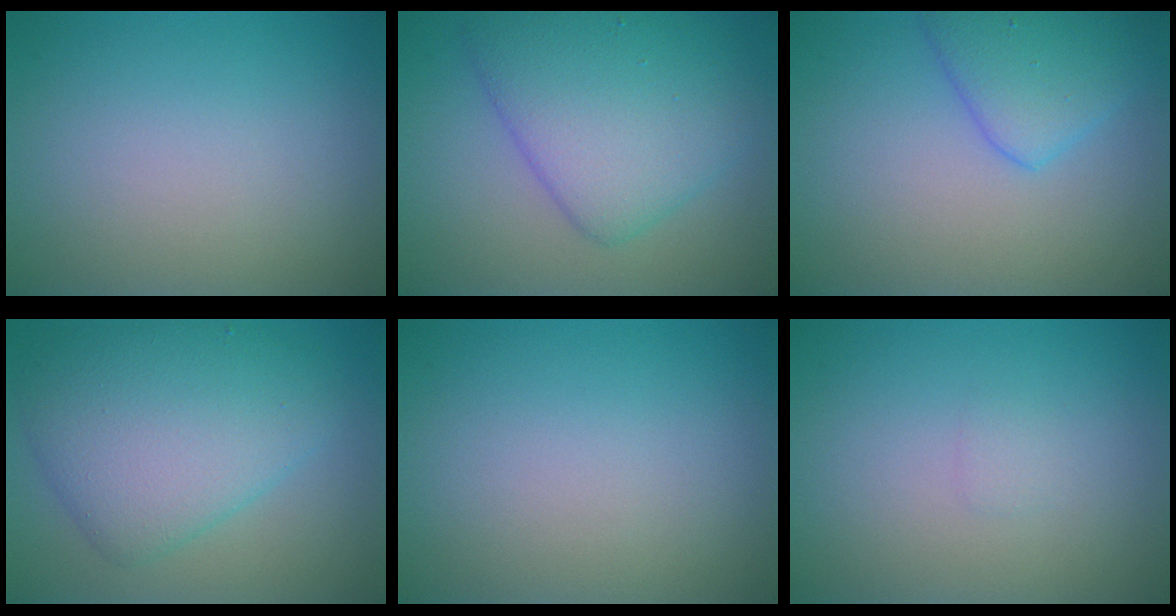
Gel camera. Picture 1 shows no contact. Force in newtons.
{"total": 6.9, "press": 6.9, "slide": 0.1}
{"total": 3.9, "press": 3.9, "slide": 0.2}
{"total": 7.3, "press": 7.3, "slide": 0.1}
{"total": 0.0}
{"total": 0.6, "press": 0.6, "slide": 0.0}